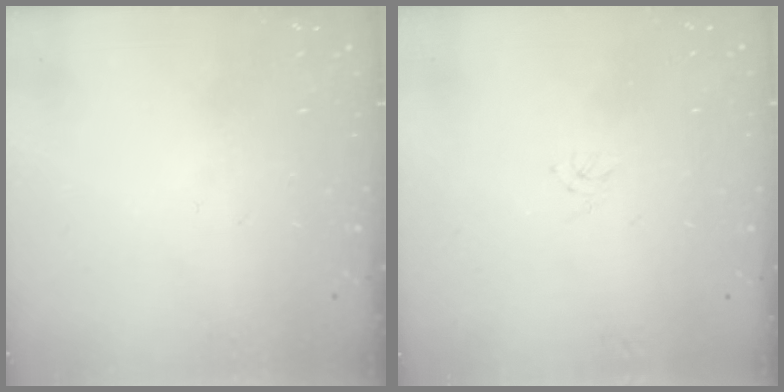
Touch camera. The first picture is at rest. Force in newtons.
{"total": 1.1, "press": 1.0, "slide": 0.3}